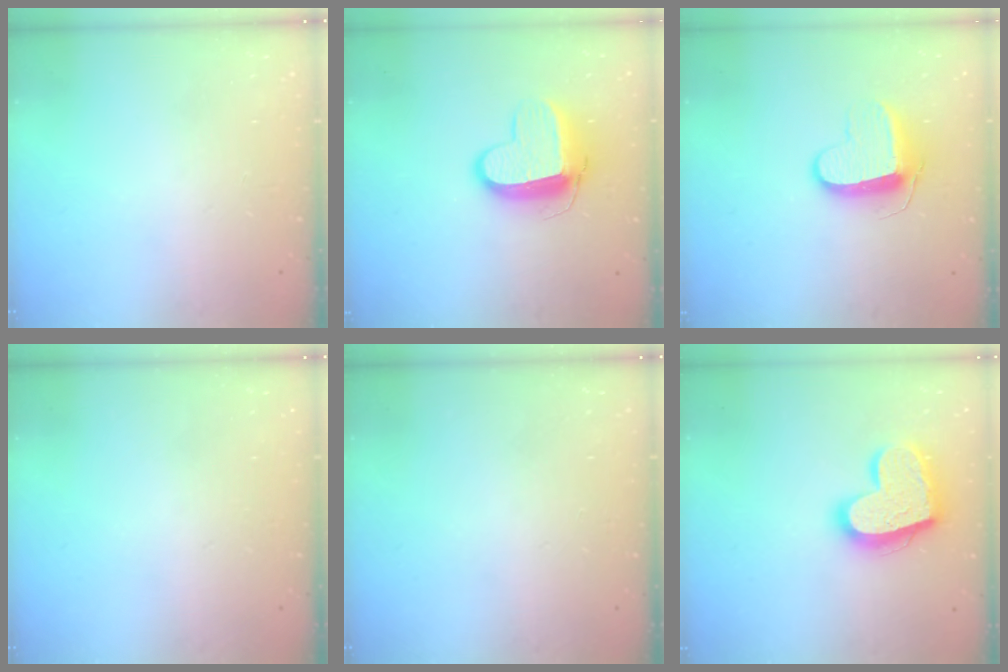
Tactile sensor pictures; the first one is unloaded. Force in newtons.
{"total": 11.7, "press": 11.6, "slide": 1.3}
{"total": 9.9, "press": 9.9, "slide": 0.3}
{"total": 0.0}
{"total": 0.0}
{"total": 20.2, "press": 20.2, "slide": 1.5}